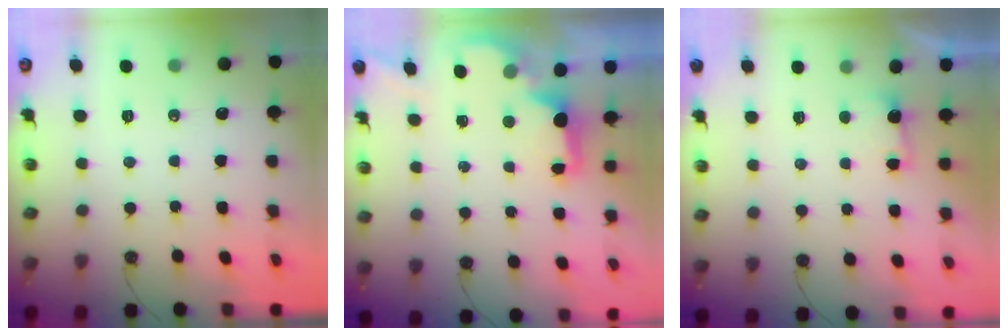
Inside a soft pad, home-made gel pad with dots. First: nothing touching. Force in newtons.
{"total": 2.1, "press": 1.9, "slide": 0.8}
{"total": 1.6, "press": 1.4, "slide": 0.8}